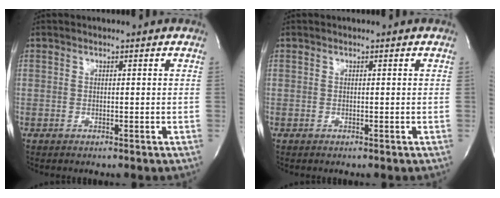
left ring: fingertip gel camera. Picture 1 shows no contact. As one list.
[{"total": 0.0}]